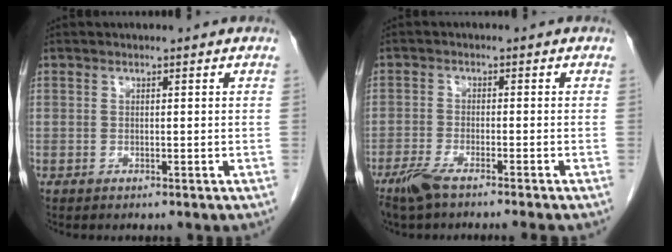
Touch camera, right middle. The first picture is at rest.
{"total": 5.2, "force": [-4.1, -0.1, 3.3], "torque": [-0.058, -0.011, -0.074]}